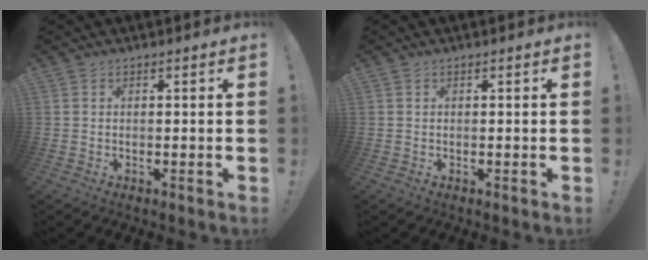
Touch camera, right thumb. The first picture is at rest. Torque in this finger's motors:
{"motor_torque": [-0.07, 0.05, 0.12, -0.10, 0.02]}